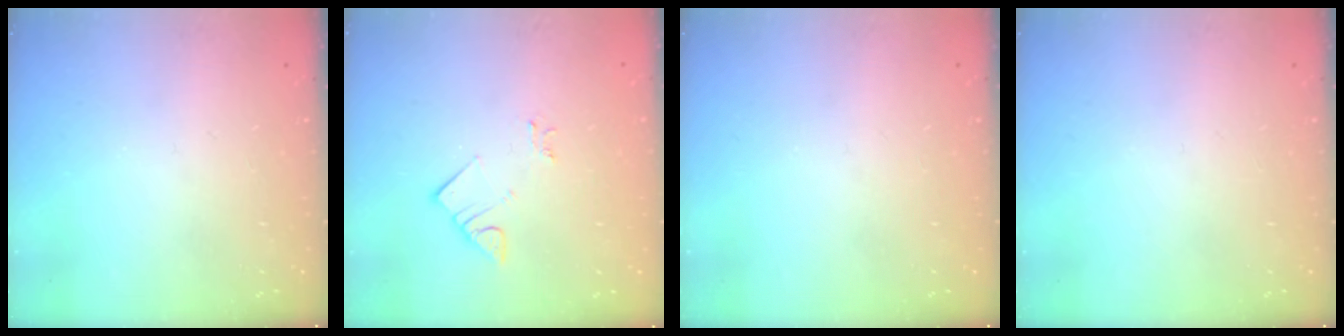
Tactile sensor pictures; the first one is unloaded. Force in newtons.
{"total": 3.3, "press": 3.3, "slide": 0.1}
{"total": 0.0}
{"total": 0.0}